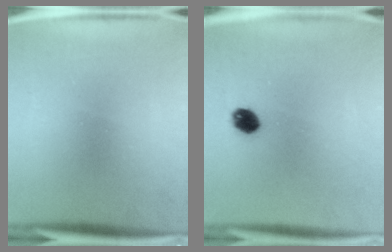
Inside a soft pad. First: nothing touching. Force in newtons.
{"total": 4.2}